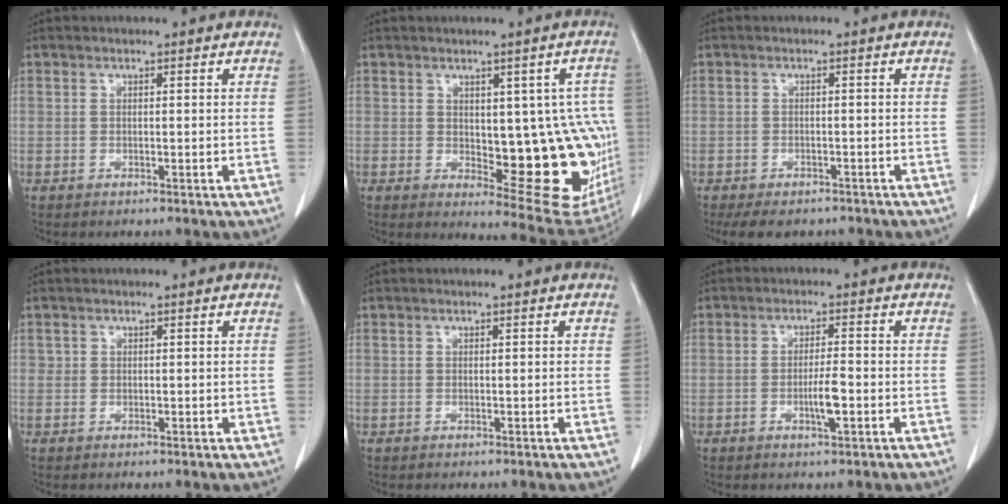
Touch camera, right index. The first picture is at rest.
{"total": 14.9, "force": [-0.8, 5.7, 13.8], "torque": [-0.116, 0.004, 0.007]}
{"total": 7.3, "force": [-5.9, 3.4, 2.7], "torque": [-0.031, -0.003, -0.077]}
{"total": 0.9, "force": [0.3, 0.9, 0.2], "torque": [0.009, 0.002, 0.002]}
{"total": 0.0}
{"total": 3.7, "force": [-1.2, 0.4, 3.5], "torque": [-0.064, -0.002, -0.019]}